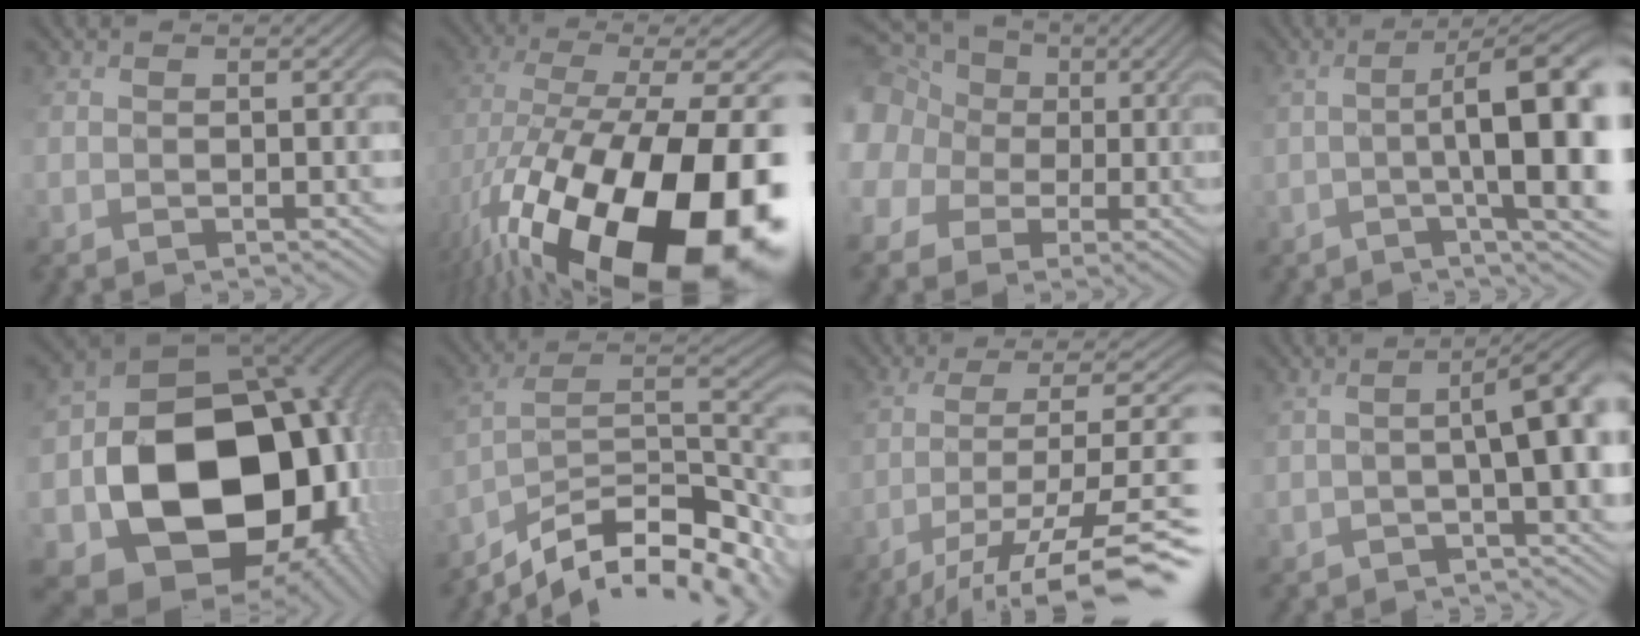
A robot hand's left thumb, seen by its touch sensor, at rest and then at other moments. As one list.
[{"total": 18.4, "force": [-7.5, 9.7, 13.8], "torque": [-0.276, -0.065, -0.075]}, {"total": 15.5, "force": [1.4, 14.6, 5.1], "torque": [-0.195, 0.006, -0.005]}, {"total": 12.7, "force": [-1.0, 3.5, 12.2], "torque": [-0.134, 0.000, 0.004]}, {"total": 20.6, "force": [-2.9, 16.1, 12.6], "torque": [-0.264, -0.045, 0.000]}, {"total": 12.4, "force": [-9.4, 4.1, 6.9], "torque": [-0.160, 0.005, -0.142]}, {"total": 10.7, "force": [-5.8, 3.3, 8.3], "torque": [-0.157, 0.002, -0.085]}, {"total": 5.0, "force": [-0.3, 0.9, 4.9], "torque": [-0.051, 0.011, -0.001]}]